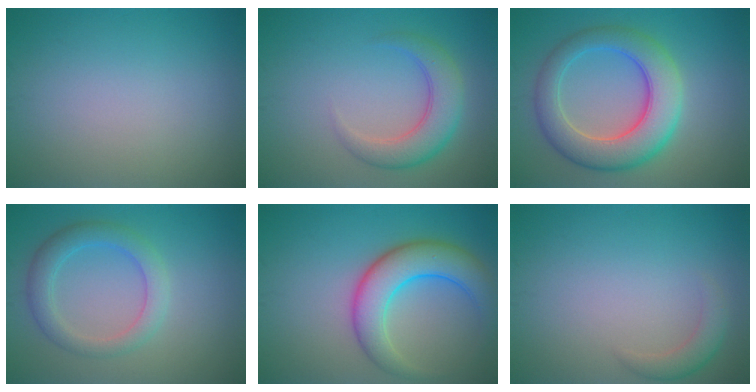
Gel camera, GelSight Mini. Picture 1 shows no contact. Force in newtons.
{"total": 4.4, "press": 4.4, "slide": 0.2}
{"total": 7.7, "press": 7.7, "slide": 0.4}
{"total": 3.5, "press": 3.5, "slide": 0.2}
{"total": 6.6, "press": 6.6, "slide": 0.4}
{"total": 1.8, "press": 1.8, "slide": 0.1}